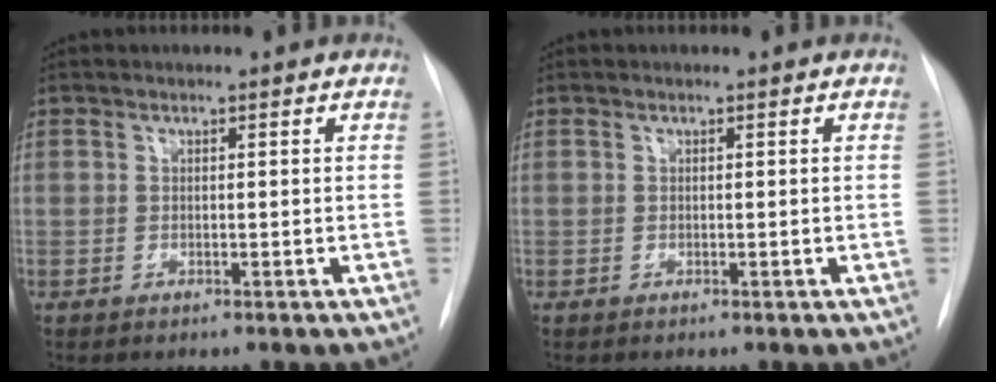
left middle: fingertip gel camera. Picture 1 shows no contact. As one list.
[{"total": 0.0}]